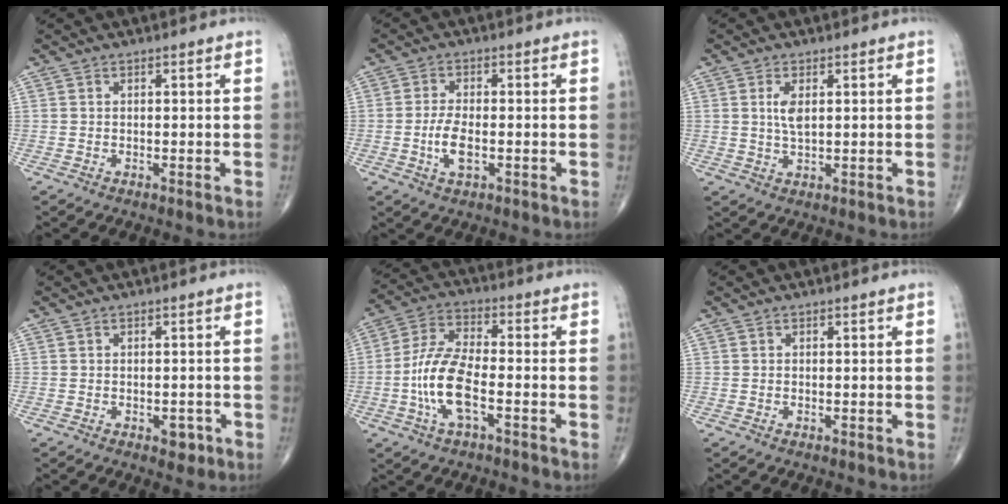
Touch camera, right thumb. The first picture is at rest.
{"total": 4.9, "force": [-1.2, 2.0, 4.3], "torque": [-0.087, 0.001, -0.024]}
{"total": 3.4, "force": [0.9, 1.4, 3.0], "torque": [-0.060, -0.005, 0.021]}
{"total": 2.4, "force": [-1.1, 1.5, 1.6], "torque": [-0.004, 0.002, -0.012]}
{"total": 11.3, "force": [-3.2, 4.3, 9.9], "torque": [-0.208, 0.024, -0.067]}
{"total": 0.0}